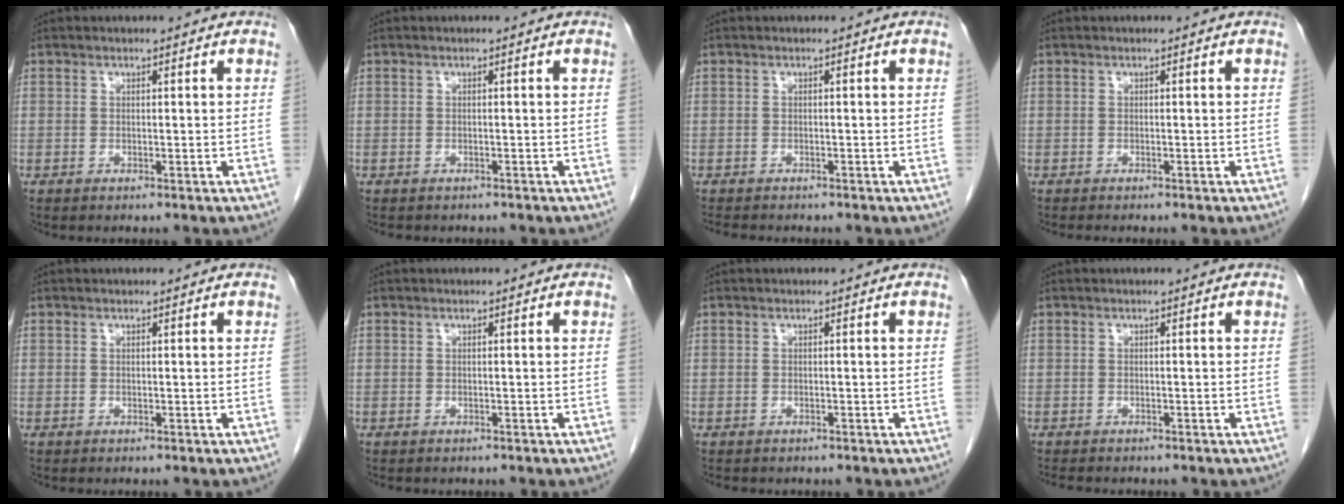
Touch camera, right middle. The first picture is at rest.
{"total": 2.7, "force": [-2.3, 1.2, 0.9], "torque": [-0.018, -0.004, -0.027]}
{"total": 3.6, "force": [-3.1, 1.1, 1.4], "torque": [-0.027, -0.008, -0.042]}
{"total": 0.9, "force": [-0.8, -0.1, 0.4], "torque": [-0.009, -0.002, -0.013]}
{"total": 0.0}
{"total": 0.6, "force": [-0.5, 0.3, 0.1], "torque": [-0.011, 0.001, -0.007]}
{"total": 2.1, "force": [-1.7, 0.9, 0.6], "torque": [-0.016, -0.003, -0.020]}
{"total": 4.0, "force": [-3.5, 1.3, 1.7], "torque": [-0.027, -0.008, -0.046]}